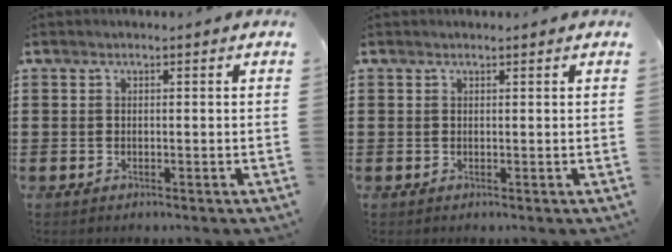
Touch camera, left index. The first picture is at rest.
{"total": 0.5, "force": [0.5, 0.1, 0.1], "torque": [-0.003, 0.001, 0.010]}